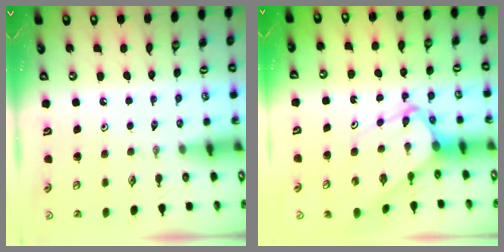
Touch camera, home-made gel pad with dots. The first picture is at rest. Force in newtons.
{"total": 8.0, "press": 8.0, "slide": 0.7}